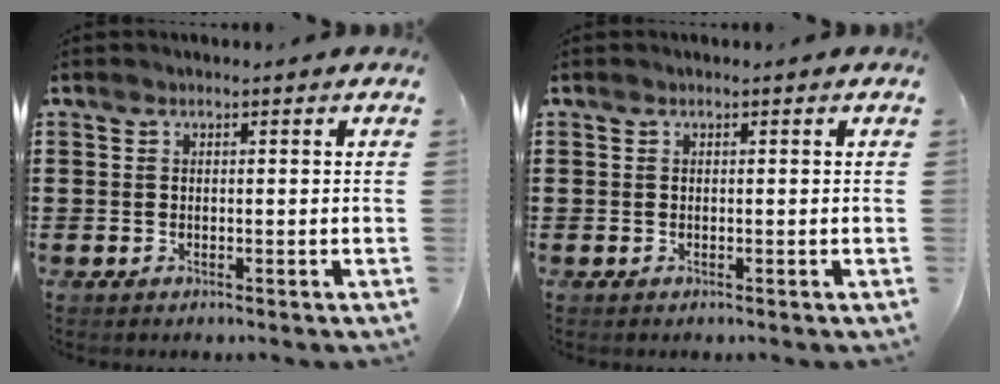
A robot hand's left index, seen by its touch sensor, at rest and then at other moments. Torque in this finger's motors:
{"motor_torque": [-0.02, -0.02, 0.01, -0.01]}